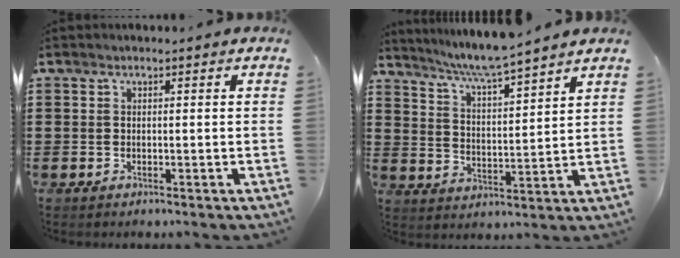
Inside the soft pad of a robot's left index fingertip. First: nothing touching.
{"total": 5.9, "force": [5.4, -0.7, 2.4], "torque": [-0.067, -0.035, 0.090]}